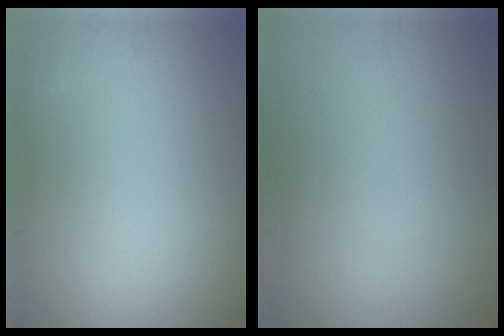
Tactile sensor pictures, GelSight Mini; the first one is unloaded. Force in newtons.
{"total": 0.0}